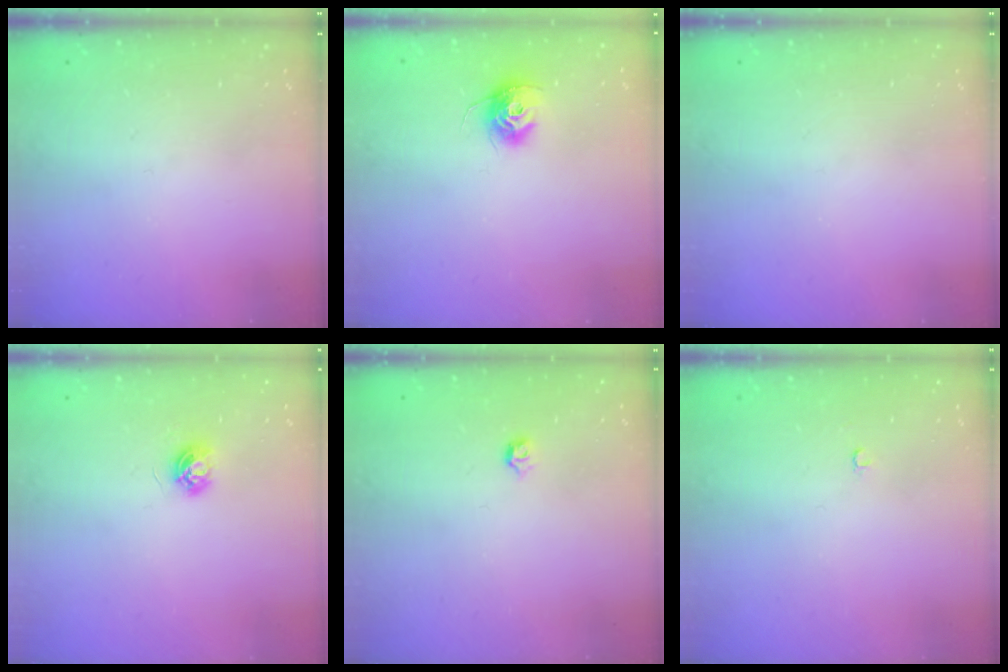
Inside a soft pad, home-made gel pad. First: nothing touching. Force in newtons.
{"total": 10.3, "press": 10.3, "slide": 0.4}
{"total": 0.0}
{"total": 4.2, "press": 4.2, "slide": 0.4}
{"total": 2.8, "press": 2.7, "slide": 0.8}
{"total": 2.1, "press": 2.1, "slide": 0.2}